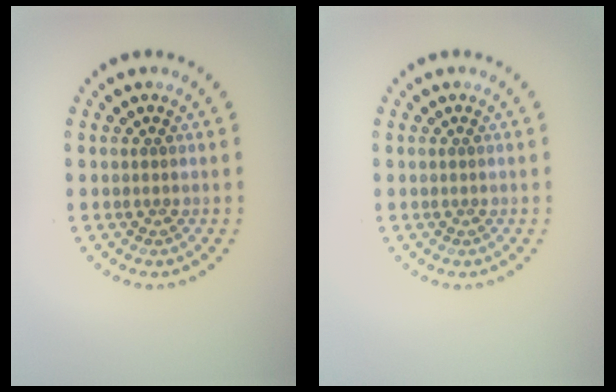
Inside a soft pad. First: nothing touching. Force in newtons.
{"total": 0.0}